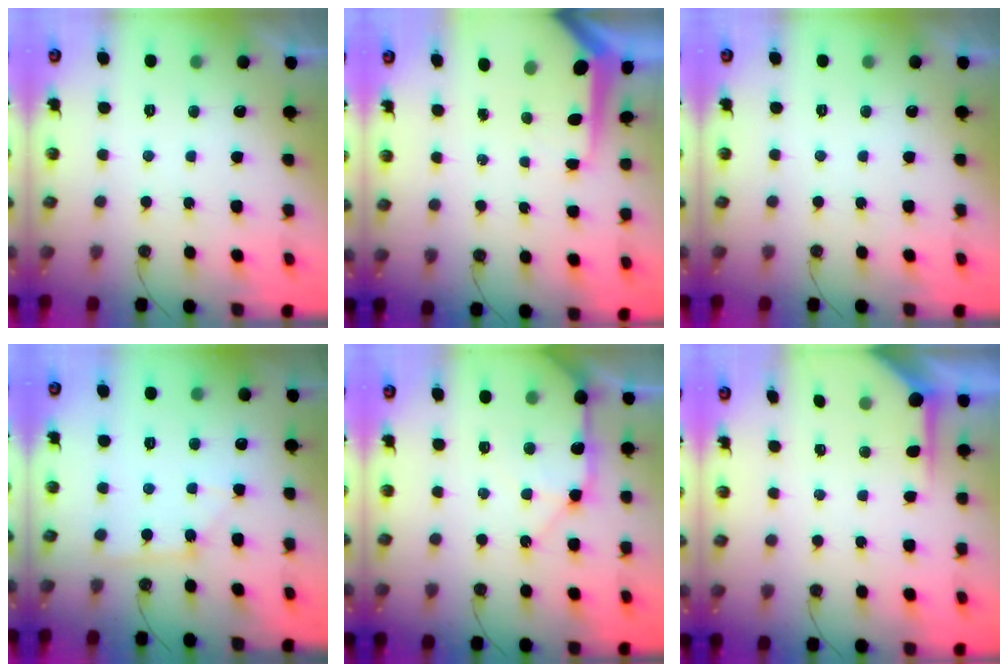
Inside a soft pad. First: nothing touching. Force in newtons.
{"total": 8.0, "press": 8.0, "slide": 0.7}
{"total": 0.7, "press": 0.4, "slide": 0.7}
{"total": 2.7, "press": 2.7, "slide": 0.4}
{"total": 13.1, "press": 13.0, "slide": 1.8}
{"total": 5.9, "press": 5.9, "slide": 0.2}